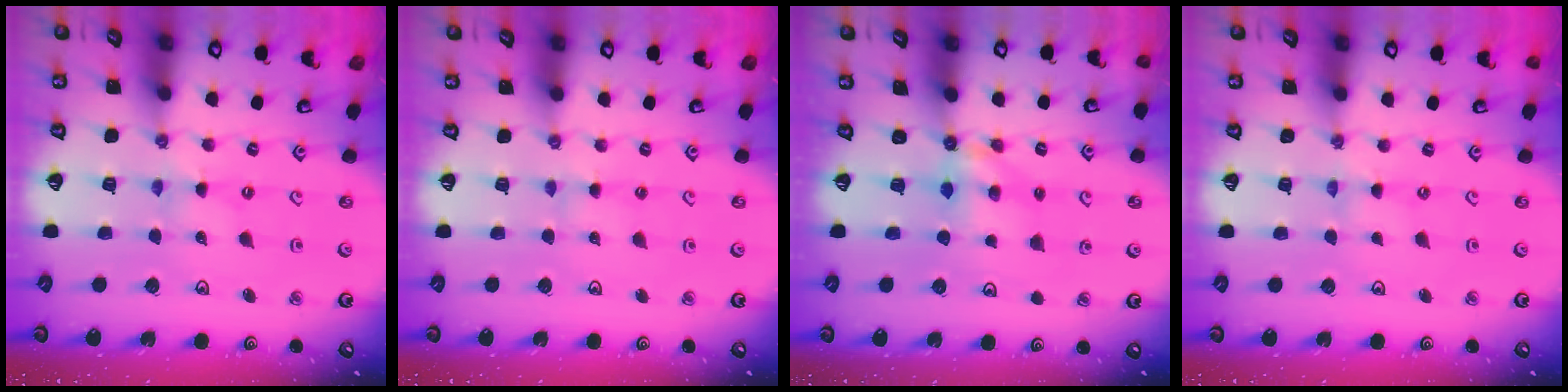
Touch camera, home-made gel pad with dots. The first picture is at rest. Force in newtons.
{"total": 2.5, "press": 2.5, "slide": 0.2}
{"total": 5.4, "press": 5.4, "slide": 0.2}
{"total": 0.0}